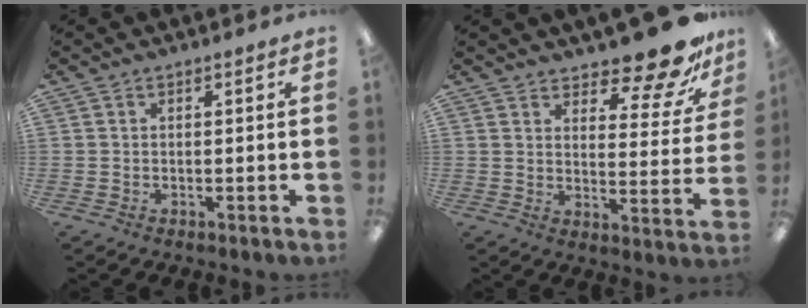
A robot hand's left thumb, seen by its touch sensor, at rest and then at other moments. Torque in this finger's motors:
{"motor_torque": [0.26, 0.37, -0.26, 0.15, 0.05]}